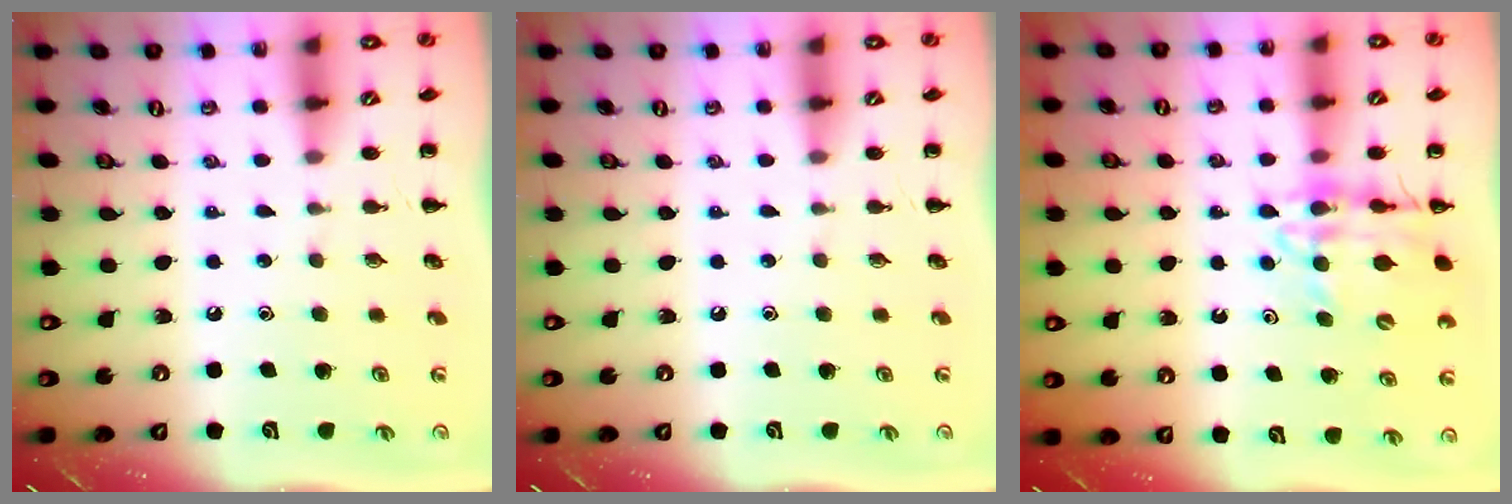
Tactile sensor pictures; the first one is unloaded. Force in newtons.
{"total": 0.0}
{"total": 13.5, "press": 13.1, "slide": 3.3}